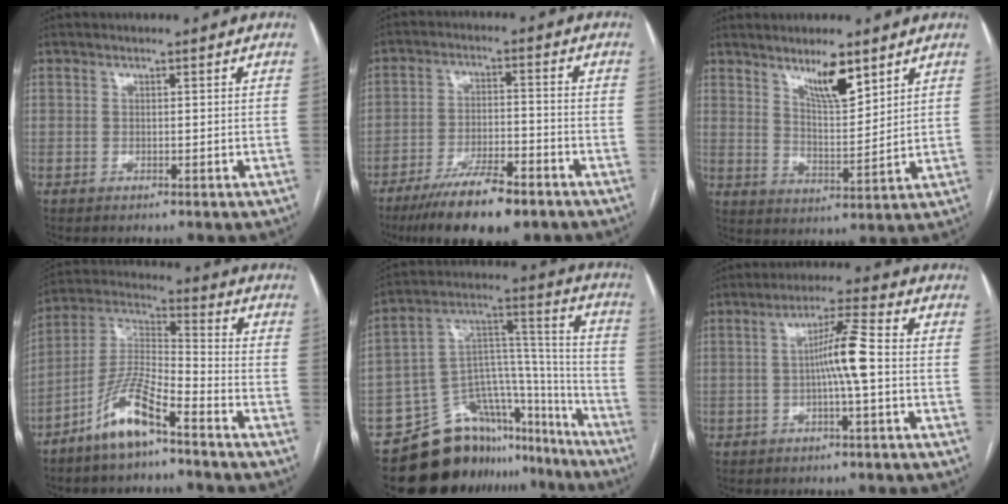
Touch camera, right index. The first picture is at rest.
{"total": 11.3, "force": [-8.1, 2.9, 7.4], "torque": [-0.126, -0.014, -0.136]}
{"total": 7.5, "force": [5.2, 1.5, 5.2], "torque": [-0.097, -0.009, 0.097]}
{"total": 10.3, "force": [-7.0, 1.9, 7.4], "torque": [-0.160, -0.005, -0.140]}
{"total": 20.3, "force": [-16.5, 10.0, 6.3], "torque": [-0.095, 0.078, -0.248]}
{"total": 6.6, "force": [-0.5, -0.2, 6.6], "torque": [-0.118, 0.011, -0.011]}